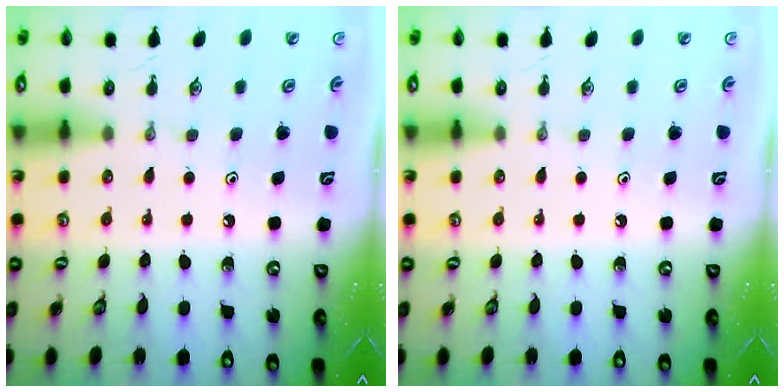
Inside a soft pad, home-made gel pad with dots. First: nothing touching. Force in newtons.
{"total": 0.0}